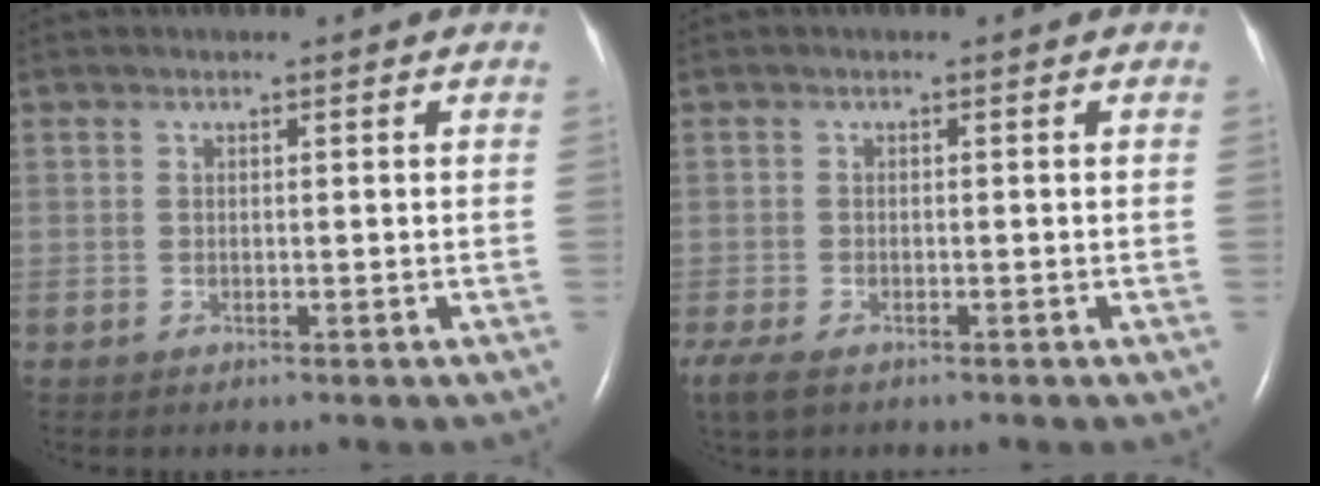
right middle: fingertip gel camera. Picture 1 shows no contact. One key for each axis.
{"total": 7.4, "fx": -4.9, "fy": 3.5, "fz": 4.3, "tx": -0.107, "ty": -0.019, "tz": -0.080}